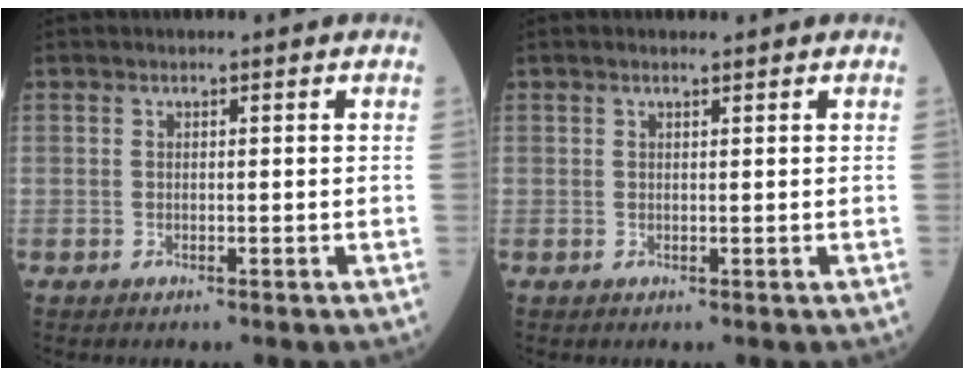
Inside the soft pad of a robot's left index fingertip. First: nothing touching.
{"total": 0.0}